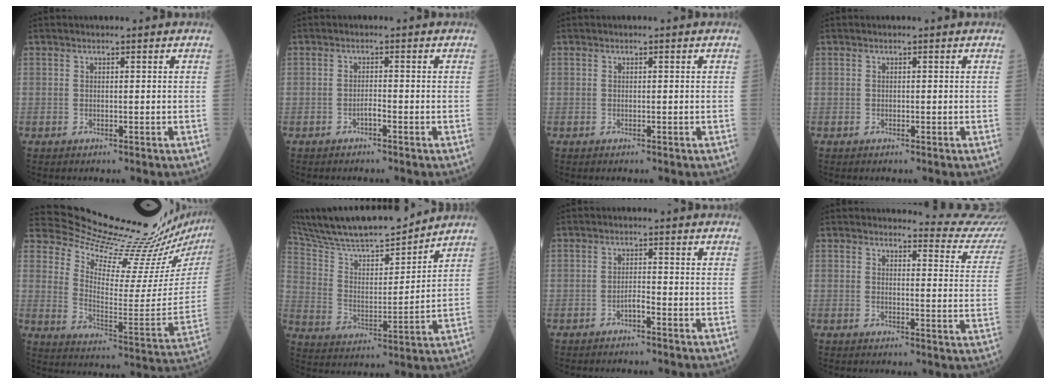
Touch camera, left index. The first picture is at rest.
{"total": 1.1, "force": [-1.0, 0.0, 0.6], "torque": [-0.011, -0.002, -0.019]}
{"total": 0.0}
{"total": 0.0}
{"total": 22.6, "force": [21.7, 0.2, 6.1], "torque": [-0.119, -0.132, 0.295]}
{"total": 20.0, "force": [18.0, 2.7, 8.3], "torque": [-0.161, 0.010, 0.305]}
{"total": 1.5, "force": [-1.3, 0.1, 0.8], "torque": [-0.013, -0.001, -0.025]}
{"total": 11.4, "force": [11.4, 0.1, 0.1], "torque": [0.020, -0.098, 0.094]}